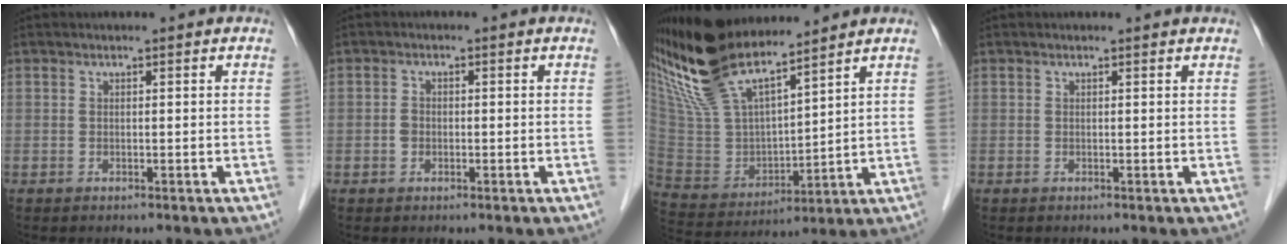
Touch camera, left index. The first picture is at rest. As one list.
[{"total": 1.4, "force": [-0.5, 1.1, 0.6], "torque": [-0.012, 0.000, -0.008]}, {"total": 17.7, "force": [14.9, 3.9, 8.7], "torque": [-0.181, 0.002, 0.298]}, {"total": 1.1, "force": [1.1, 0.0, 0.1], "torque": [-0.011, 0.001, 0.008]}]